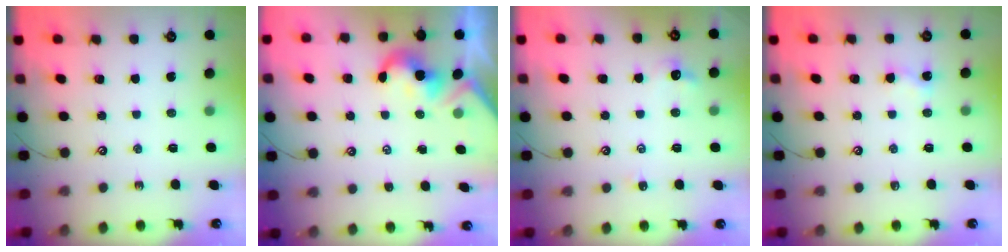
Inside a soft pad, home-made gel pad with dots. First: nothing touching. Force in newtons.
{"total": 2.1, "press": 2.1, "slide": 0.4}
{"total": 1.3, "press": 1.2, "slide": 0.5}
{"total": 2.3, "press": 2.3, "slide": 0.2}